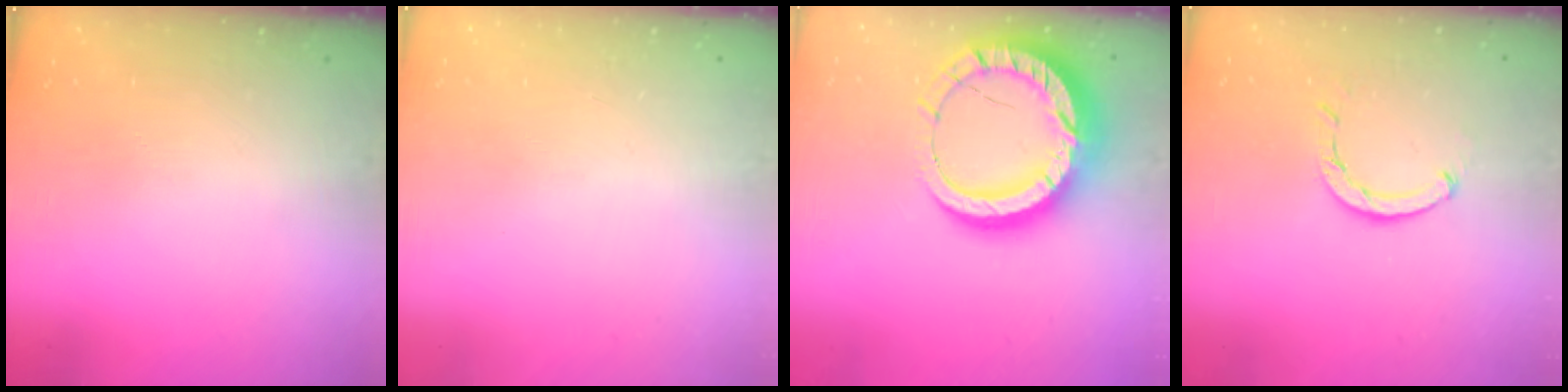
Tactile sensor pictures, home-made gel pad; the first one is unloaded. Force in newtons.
{"total": 2.6, "press": 2.6, "slide": 0.2}
{"total": 17.9, "press": 17.9, "slide": 1.4}
{"total": 3.7, "press": 3.6, "slide": 0.6}